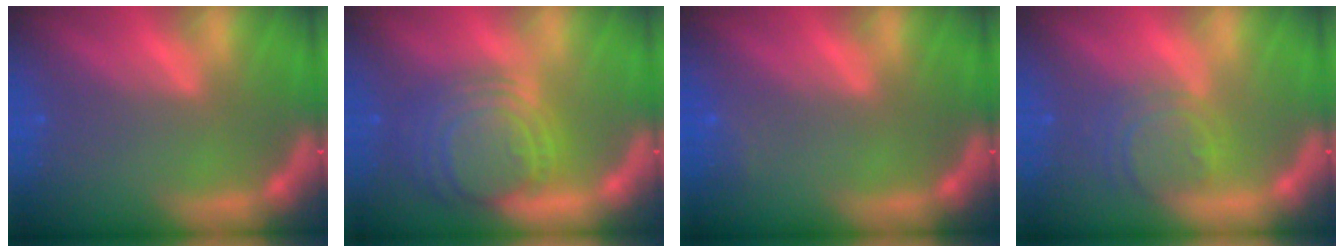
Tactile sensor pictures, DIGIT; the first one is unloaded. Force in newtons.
{"total": 10.0}
{"total": 1.4}
{"total": 4.5}